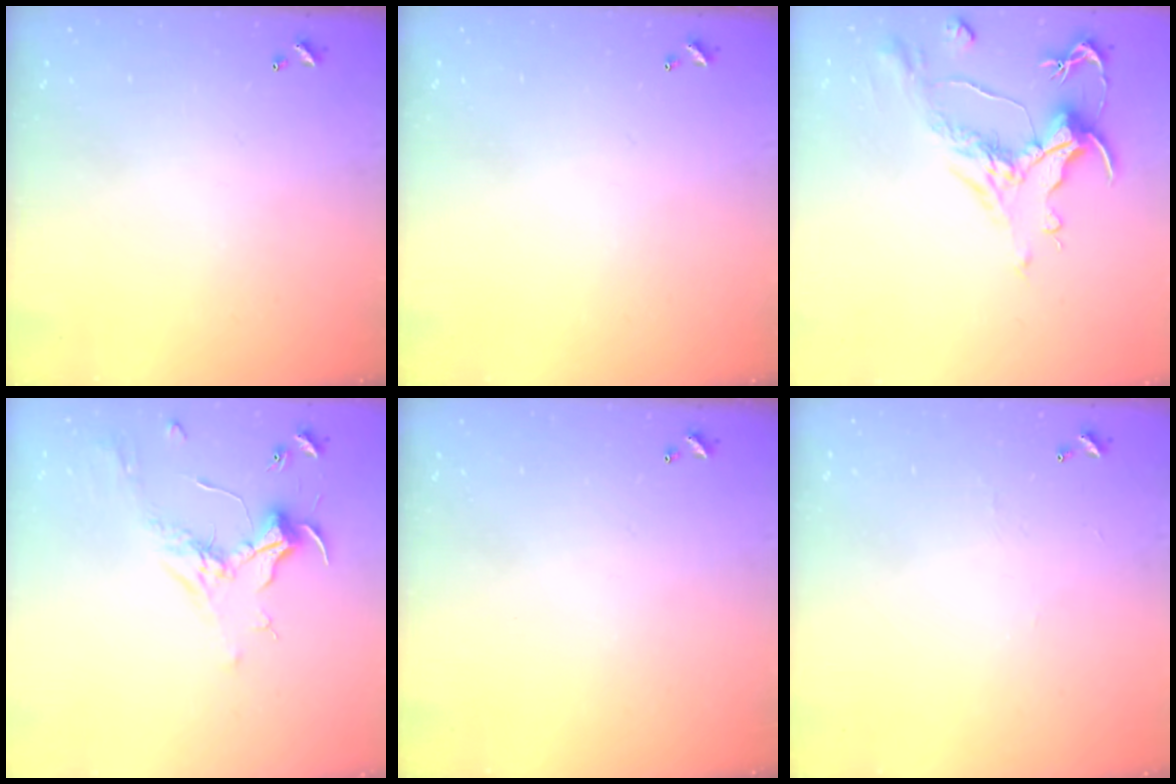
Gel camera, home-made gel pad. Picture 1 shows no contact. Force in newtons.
{"total": 0.0}
{"total": 1.5, "press": 0.5, "slide": 1.4}
{"total": 1.8, "press": 1.6, "slide": 0.8}
{"total": 0.0}
{"total": 2.2, "press": 2.2, "slide": 0.4}